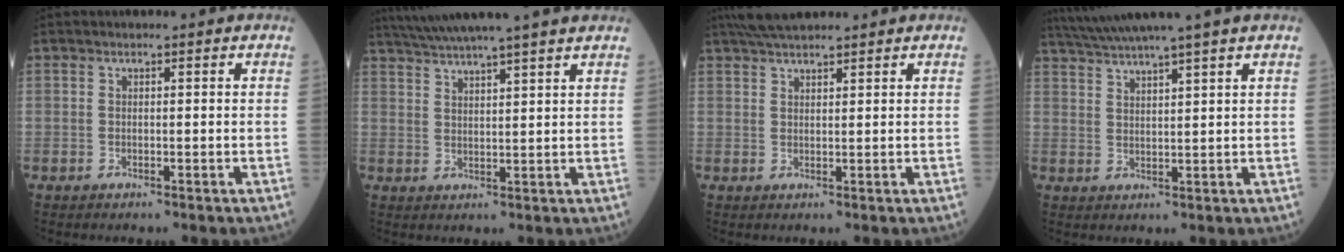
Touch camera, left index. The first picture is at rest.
{"total": 12.4, "force": [10.9, -1.4, 5.8], "torque": [-0.104, 0.019, 0.155]}
{"total": 5.2, "force": [4.6, 0.7, 2.3], "torque": [-0.041, 0.031, 0.086]}
{"total": 8.8, "force": [7.5, -2.1, 4.1], "torque": [-0.072, 0.017, 0.121]}